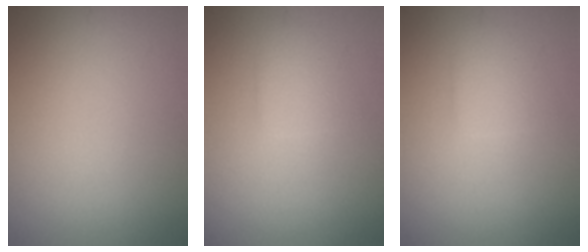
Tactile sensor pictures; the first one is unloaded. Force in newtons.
{"total": 2.0, "press": 2.0, "slide": 0.2}
{"total": 2.0, "press": 2.0, "slide": 0.2}